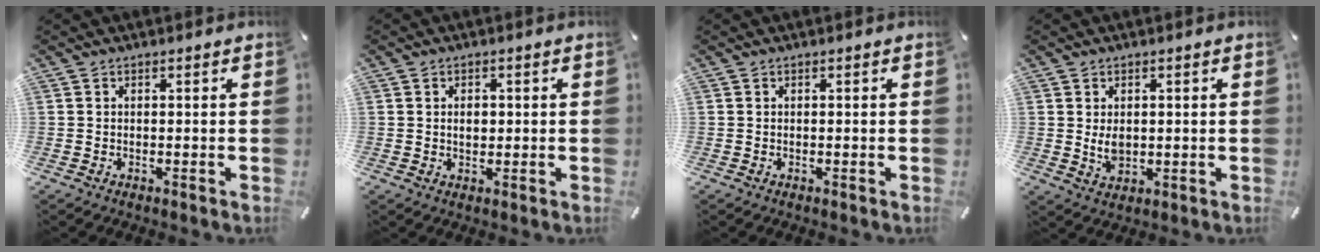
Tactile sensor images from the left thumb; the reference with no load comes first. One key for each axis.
{"total": 2.6, "fx": 0.3, "fy": 1.8, "fz": 1.8, "tx": -0.024, "ty": 0.000, "tz": 0.001}
{"total": 0.0}
{"total": 3.9, "fx": 0.4, "fy": 2.8, "fz": 2.7, "tx": -0.063, "ty": -0.005, "tz": 0.002}